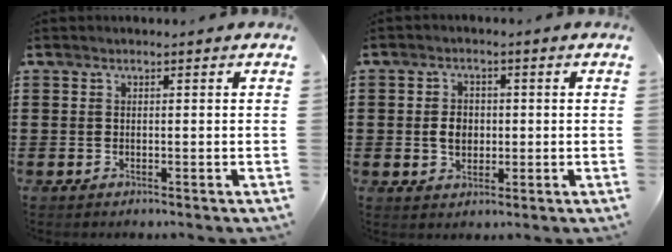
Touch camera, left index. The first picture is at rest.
{"total": 3.7, "force": [-0.1, 2.7, 2.6], "torque": [-0.047, 0.004, -0.006]}